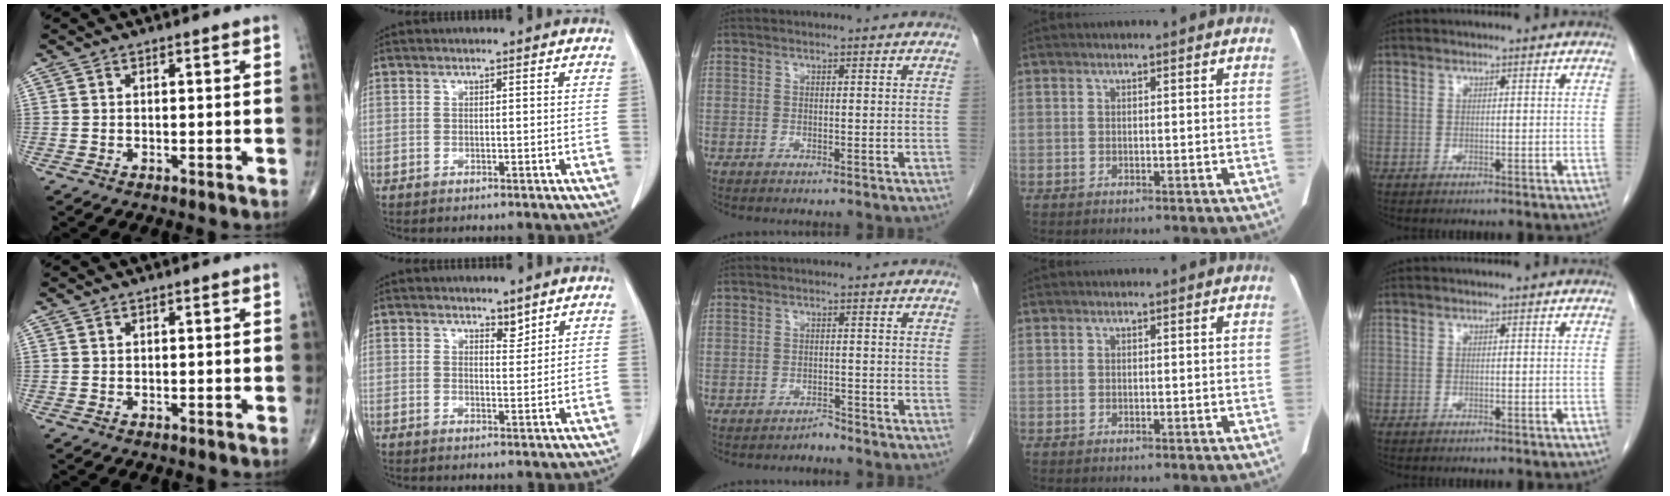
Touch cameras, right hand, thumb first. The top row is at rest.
{"index": {"total": 2.3, "force": [1.9, 1.0, 0.9], "torque": [-0.016, -0.004, 0.035]}, "middle": {"total": 1.2, "force": [-1.2, 0.1, -0.2], "torque": [0.009, -0.003, -0.019]}}